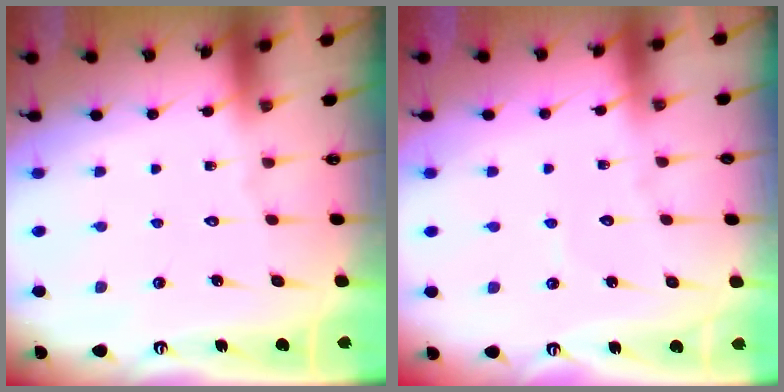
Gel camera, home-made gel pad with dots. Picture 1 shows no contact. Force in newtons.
{"total": 2.8, "press": 2.8, "slide": 0.3}